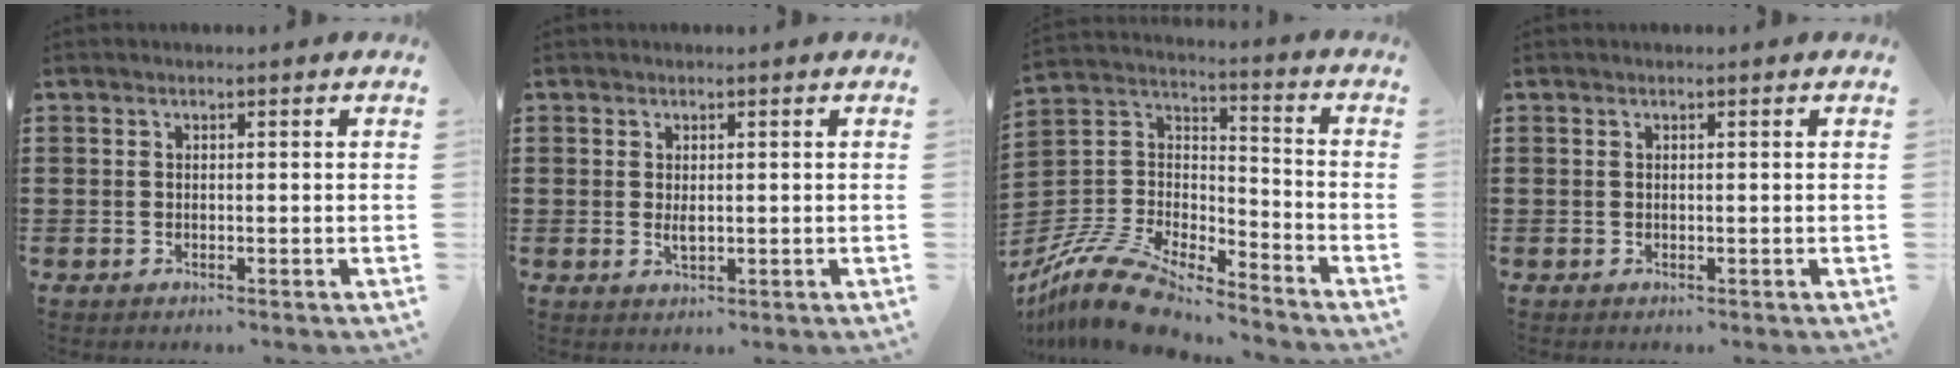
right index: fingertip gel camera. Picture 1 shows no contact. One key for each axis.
{"total": 1.5, "fx": 0.2, "fy": 0.7, "fz": 1.3, "tx": -0.025, "ty": 0.004, "tz": 0.004}
{"total": 12.0, "fx": -10.9, "fy": 2.6, "fz": 4.2, "tx": -0.101, "ty": 0.018, "tz": -0.221}
{"total": 0.0}